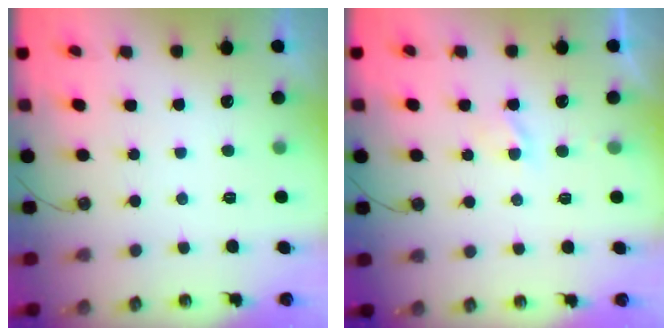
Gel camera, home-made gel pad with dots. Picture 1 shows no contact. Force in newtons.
{"total": 1.9, "press": 1.9, "slide": 0.4}